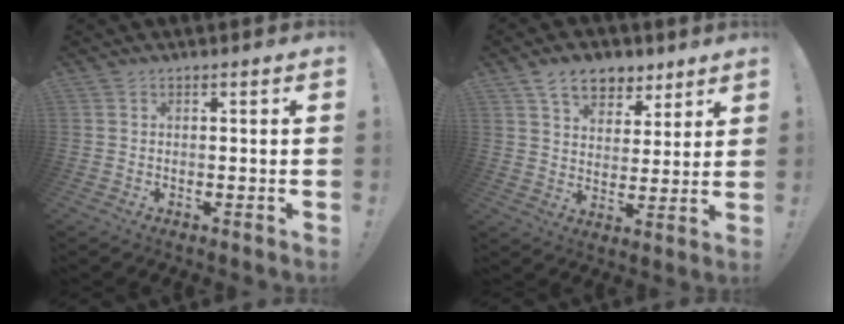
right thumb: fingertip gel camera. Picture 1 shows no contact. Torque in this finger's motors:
{"motor_torque": [0.27, 2.61, 0.03, 0.06, 0.00]}